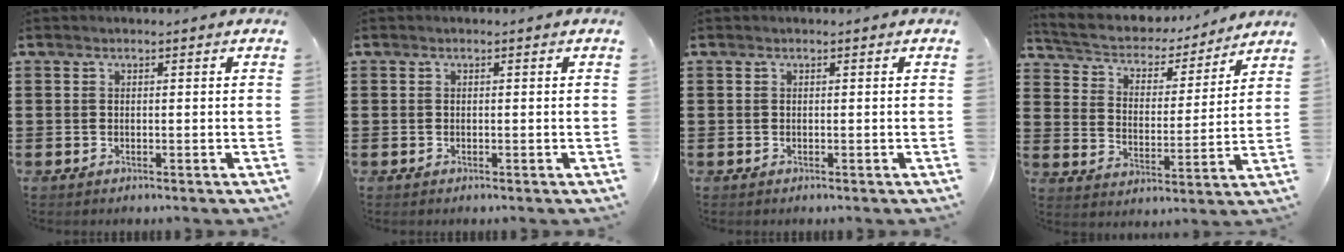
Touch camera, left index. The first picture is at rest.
{"total": 0.0}
{"total": 0.0}
{"total": 4.7, "force": [4.3, 1.5, 0.9], "torque": [-0.045, -0.031, 0.068]}